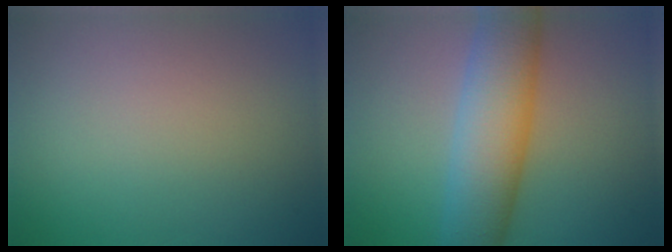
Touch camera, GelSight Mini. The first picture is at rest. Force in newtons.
{"total": 8.7, "press": 8.7, "slide": 0.2}